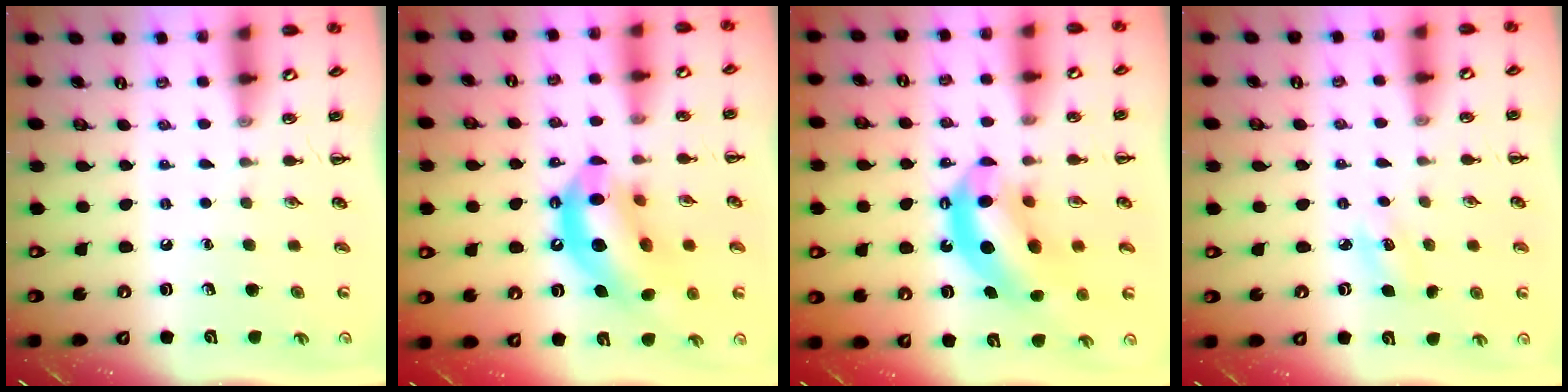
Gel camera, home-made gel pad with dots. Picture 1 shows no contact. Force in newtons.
{"total": 15.8, "press": 15.2, "slide": 4.0}
{"total": 12.5, "press": 12.0, "slide": 3.5}
{"total": 4.2, "press": 4.0, "slide": 1.3}